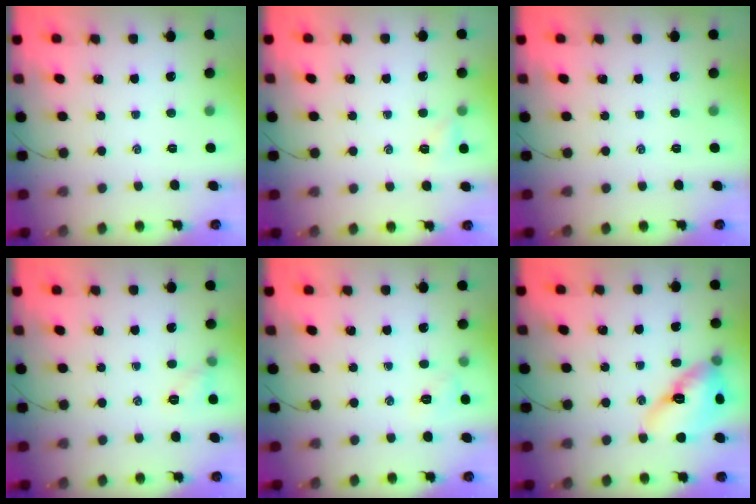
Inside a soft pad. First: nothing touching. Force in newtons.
{"total": 4.1, "press": 3.9, "slide": 1.2}
{"total": 0.0}
{"total": 5.1, "press": 5.0, "slide": 1.2}
{"total": 5.6, "press": 5.4, "slide": 1.5}
{"total": 14.4, "press": 14.1, "slide": 3.1}